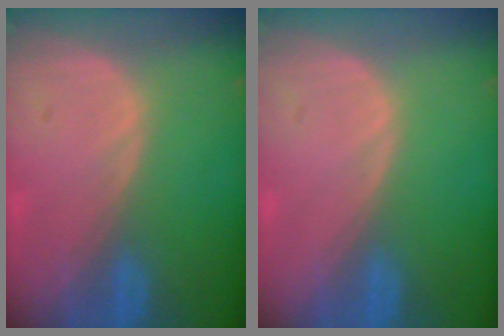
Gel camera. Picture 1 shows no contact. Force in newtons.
{"total": 0.0}